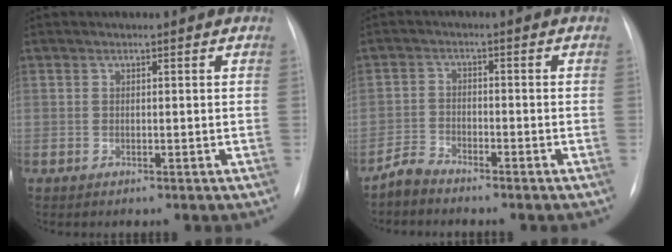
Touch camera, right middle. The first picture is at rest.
{"total": 2.9, "force": [-2.8, 0.4, 0.3], "torque": [-0.012, -0.010, -0.058]}